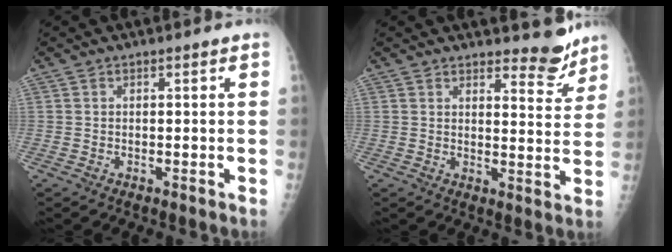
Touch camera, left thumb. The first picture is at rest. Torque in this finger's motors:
{"motor_torque": [-0.28, 0.23, -0.21, -0.12, 0.05]}